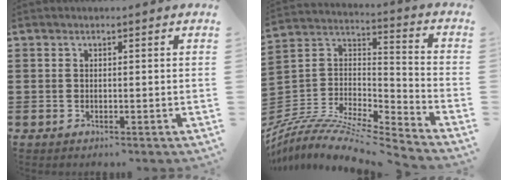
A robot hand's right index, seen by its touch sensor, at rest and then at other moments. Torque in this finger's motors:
{"motor_torque": [-0.35, 1.65, -1.05, 0.00]}